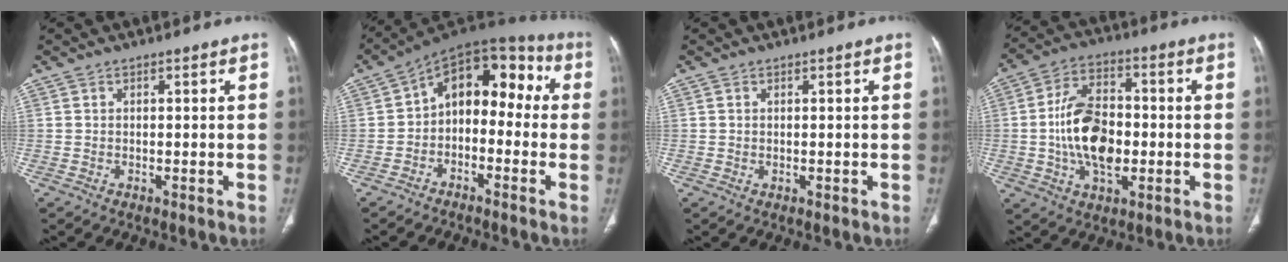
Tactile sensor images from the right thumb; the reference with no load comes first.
{"total": 13.4, "force": [-0.9, 8.9, 10.0], "torque": [-0.098, 0.061, -0.033]}
{"total": 0.0}
{"total": 14.5, "force": [-1.5, 8.7, 11.5], "torque": [-0.194, 0.018, -0.026]}